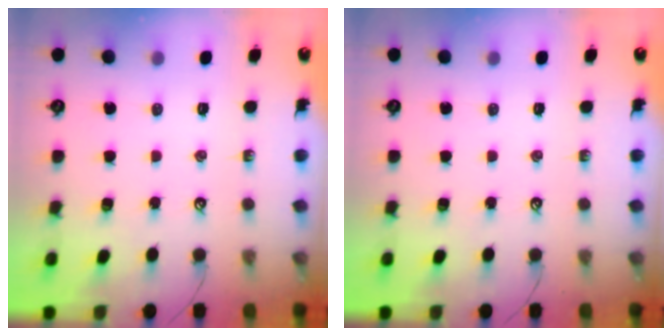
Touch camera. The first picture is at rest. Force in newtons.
{"total": 0.0}